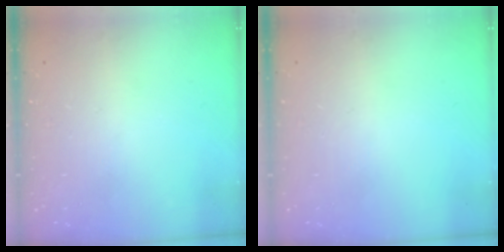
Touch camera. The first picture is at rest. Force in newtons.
{"total": 0.0}